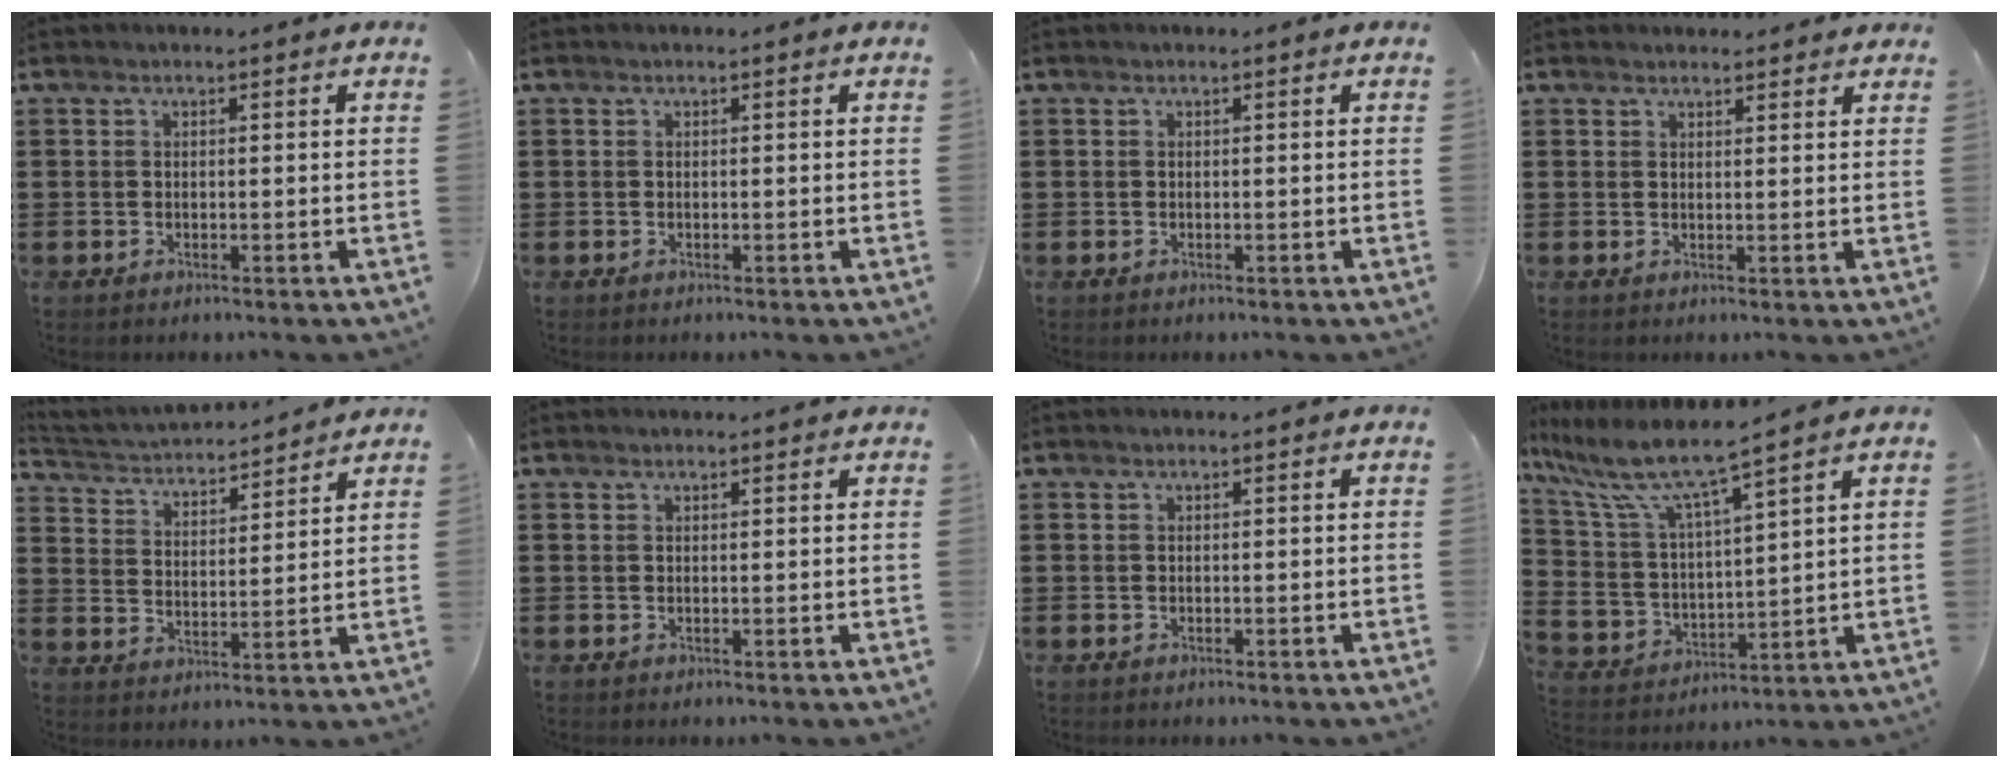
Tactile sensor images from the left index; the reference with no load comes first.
{"total": 0.0}
{"total": 0.0}
{"total": 1.7, "force": [1.6, 0.4, 0.2], "torque": [-0.006, 0.003, 0.032]}
{"total": 3.4, "force": [3.4, 0.3, 0.3], "torque": [-0.026, -0.027, 0.053]}
{"total": 0.6, "force": [0.6, 0.0, 0.2], "torque": [-0.004, 0.000, 0.011]}
{"total": 0.0}
{"total": 7.7, "force": [5.8, 1.4, 4.9], "torque": [-0.128, -0.031, 0.091]}